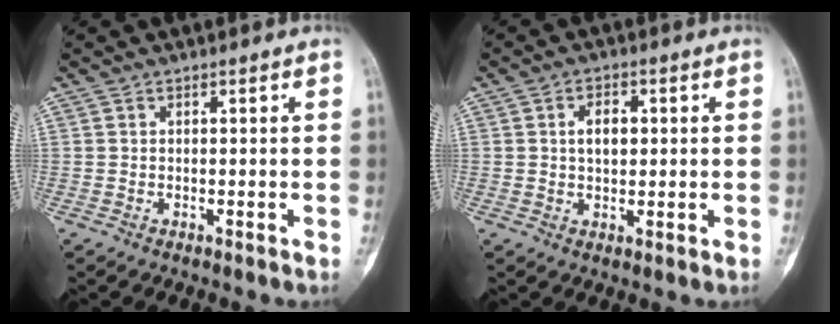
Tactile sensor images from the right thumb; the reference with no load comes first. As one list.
[{"total": 4.4, "force": [0.9, 2.6, 3.4], "torque": [-0.045, 0.000, 0.012]}]